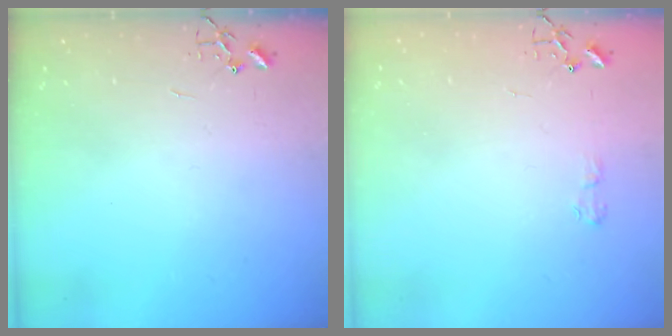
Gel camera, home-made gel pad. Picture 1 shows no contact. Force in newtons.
{"total": 4.2, "press": 4.2, "slide": 0.5}